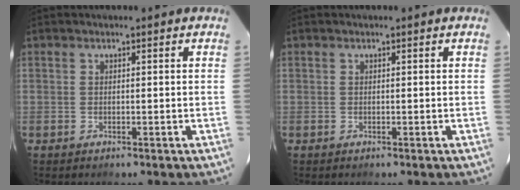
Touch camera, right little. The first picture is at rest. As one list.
[{"total": 0.0}]